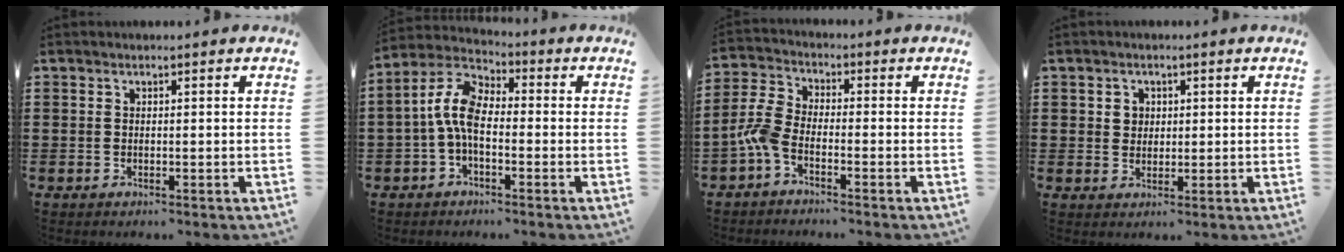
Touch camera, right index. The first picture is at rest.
{"total": 7.6, "force": [-0.5, 4.0, 6.5], "torque": [-0.157, 0.001, -0.017]}
{"total": 5.2, "force": [-2.7, 2.1, 3.9], "torque": [-0.111, -0.008, -0.061]}
{"total": 2.2, "force": [0.6, 2.0, 0.6], "torque": [-0.020, 0.011, 0.010]}